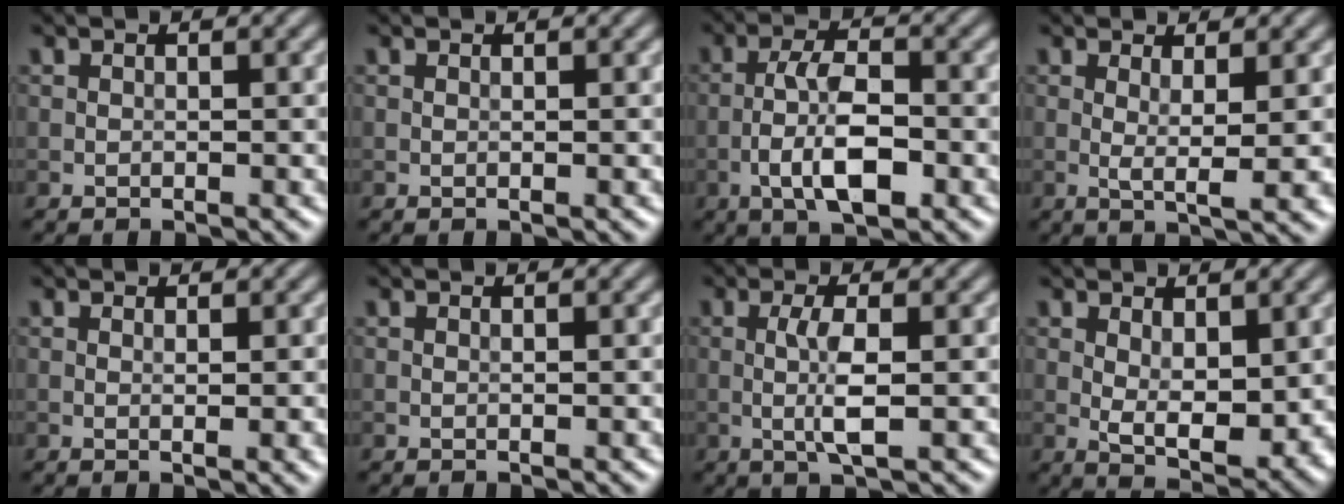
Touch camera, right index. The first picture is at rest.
{"total": 0.0}
{"total": 5.7, "force": [-2.0, 2.1, 4.9], "torque": [-0.092, 0.003, -0.039]}
{"total": 3.1, "force": [0.6, 0.4, 3.0], "torque": [-0.053, -0.011, 0.012]}
{"total": 1.5, "force": [0.3, 0.3, 1.4], "torque": [-0.019, 0.001, 0.003]}
{"total": 0.0}
{"total": 3.2, "force": [-0.3, 0.5, 3.1], "torque": [-0.064, 0.001, -0.007]}
{"total": 4.4, "force": [0.8, 2.0, 3.9], "torque": [-0.071, -0.013, 0.020]}